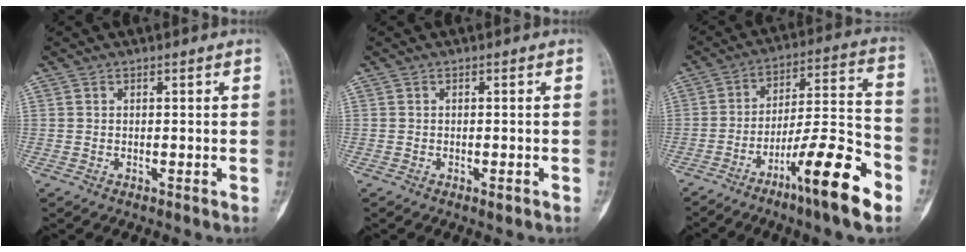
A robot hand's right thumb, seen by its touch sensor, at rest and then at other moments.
{"total": 1.0, "force": [-0.6, 0.3, 0.8], "torque": [-0.013, 0.004, -0.007]}
{"total": 17.6, "force": [-9.5, 2.6, 14.6], "torque": [-0.237, 0.061, -0.151]}